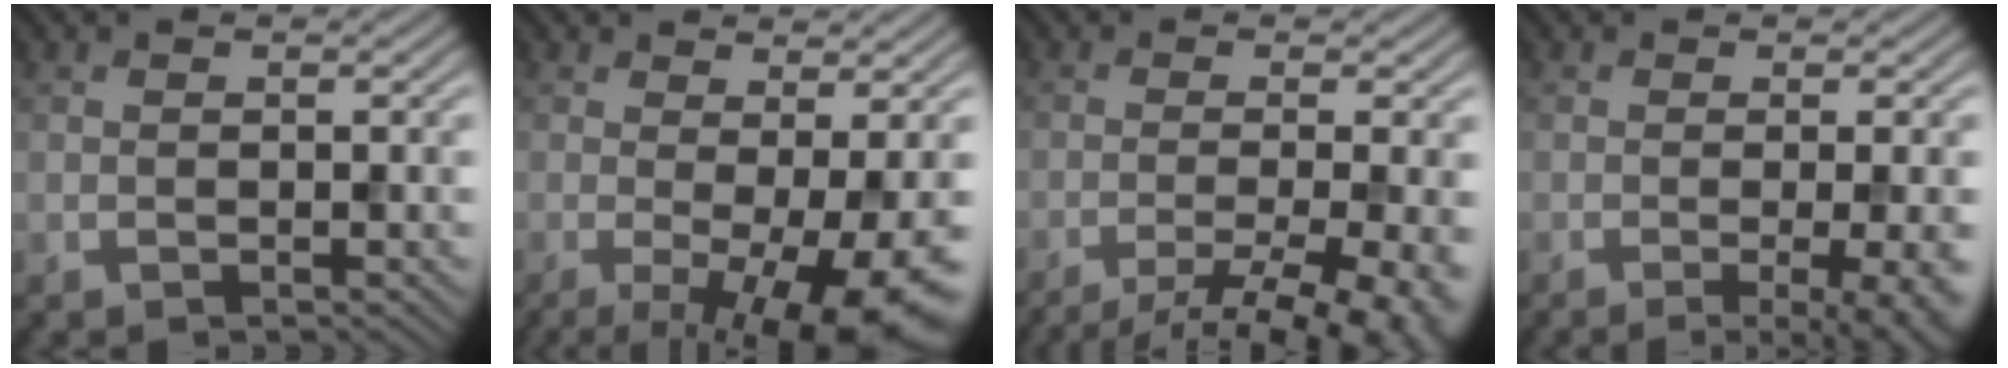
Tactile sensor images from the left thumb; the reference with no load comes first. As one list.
[{"total": 10.4, "force": [-2.5, 2.7, 9.8], "torque": [-0.129, -0.006, -0.028]}, {"total": 9.5, "force": [-5.5, 2.1, 7.5], "torque": [-0.109, -0.013, -0.070]}, {"total": 7.2, "force": [-1.8, 2.0, 6.7], "torque": [-0.082, -0.008, -0.015]}]